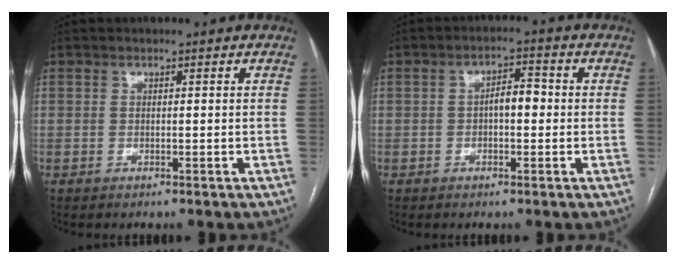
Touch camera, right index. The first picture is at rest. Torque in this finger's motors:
{"motor_torque": [0.58, 0.04, 0.24, 0.06]}